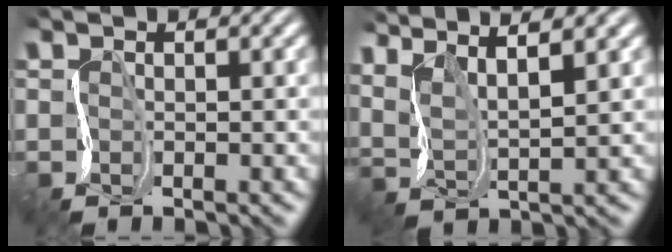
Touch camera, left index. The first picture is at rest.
{"total": 5.3, "force": [4.5, 0.3, 2.7], "torque": [-0.064, 0.020, 0.072]}